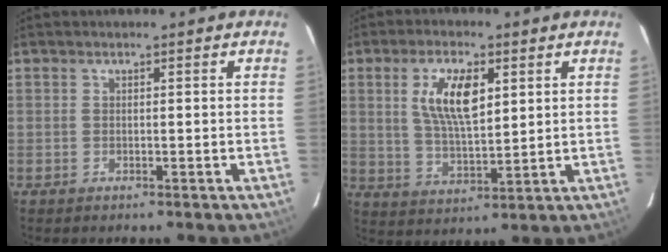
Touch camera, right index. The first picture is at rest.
{"total": 10.0, "force": [3.3, 4.2, 8.5], "torque": [-0.158, 0.005, 0.067]}